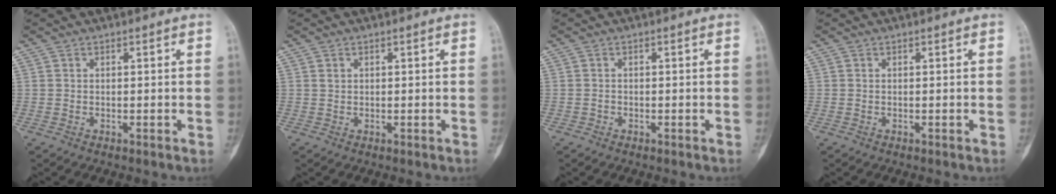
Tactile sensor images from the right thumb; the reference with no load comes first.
{"total": 0.5, "force": [0.2, 0.4, 0.2], "torque": [0.002, 0.000, 0.004]}
{"total": 0.5, "force": [-0.3, 0.4, 0.0], "torque": [-0.002, 0.002, -0.008]}
{"total": 0.0}